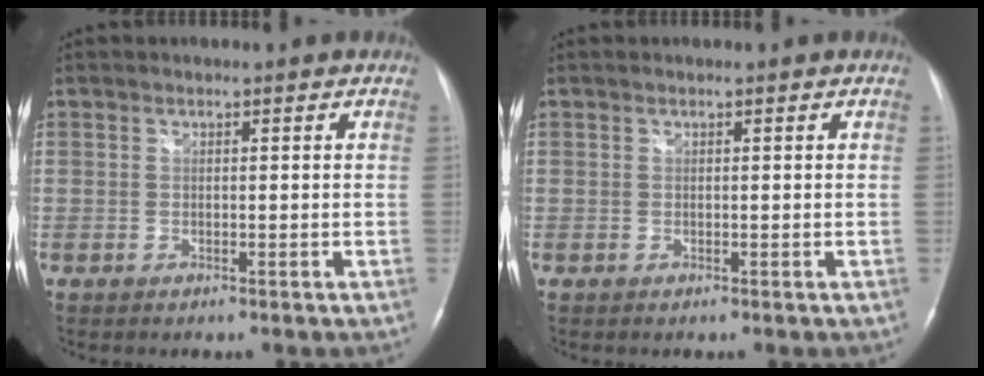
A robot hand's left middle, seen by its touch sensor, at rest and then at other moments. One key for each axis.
{"total": 0.0}